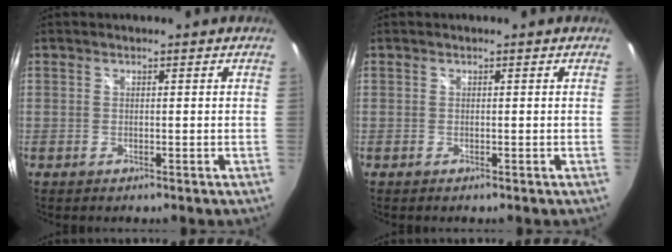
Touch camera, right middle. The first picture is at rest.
{"total": 0.0}